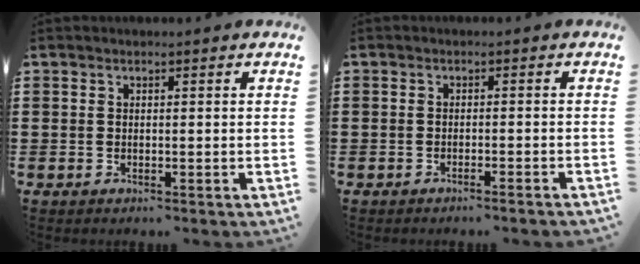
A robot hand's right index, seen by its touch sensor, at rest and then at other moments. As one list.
[{"total": 1.2, "force": [-1.0, -0.3, 0.5], "torque": [-0.009, 0.000, -0.020]}]